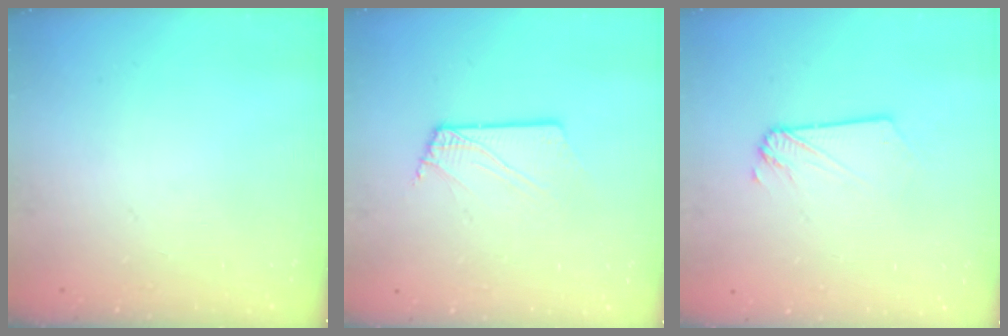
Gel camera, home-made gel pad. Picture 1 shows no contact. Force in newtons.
{"total": 2.4, "press": 2.4, "slide": 0.1}
{"total": 2.0, "press": 2.0, "slide": 0.2}